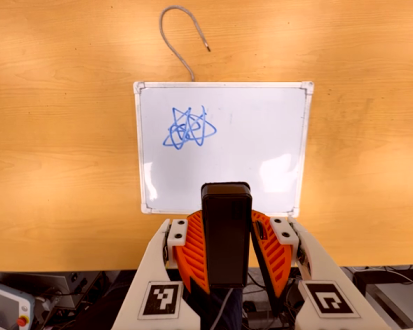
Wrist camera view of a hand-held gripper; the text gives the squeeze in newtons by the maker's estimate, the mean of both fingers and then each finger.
{"total": 6.2, "left": 5.3, "right": 7.1}